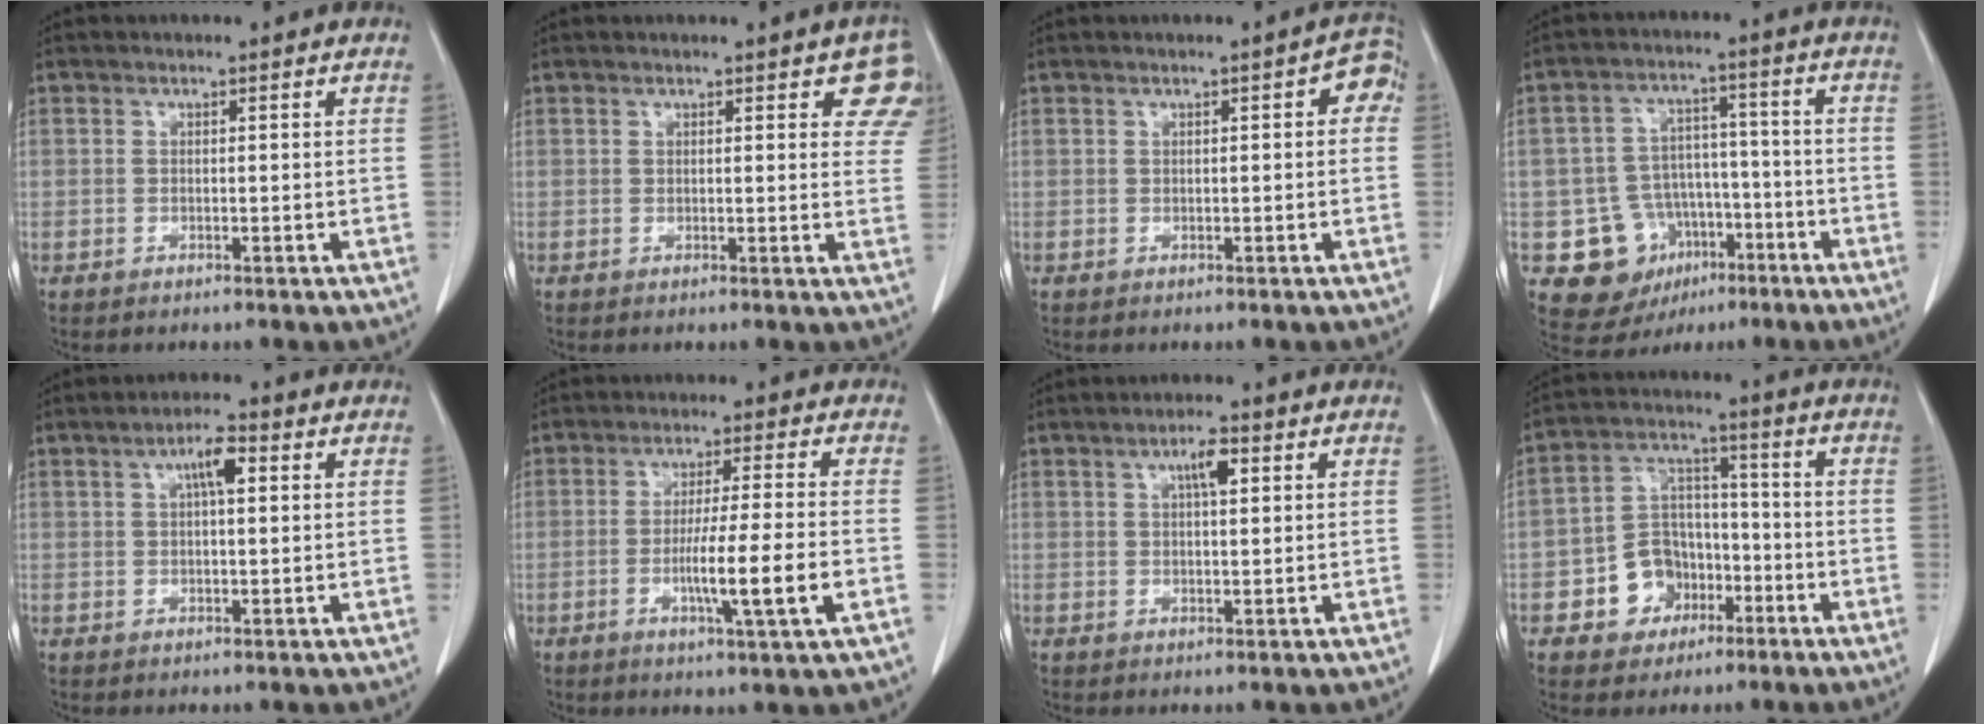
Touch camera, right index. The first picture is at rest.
{"total": 6.1, "force": [3.8, 2.2, 4.2], "torque": [-0.032, -0.008, 0.024]}
{"total": 3.0, "force": [0.4, 1.1, 2.7], "torque": [-0.022, 0.011, -0.001]}
{"total": 10.7, "force": [-4.5, 9.1, 3.4], "torque": [-0.051, 0.034, -0.058]}
{"total": 4.0, "force": [1.2, 0.9, 3.7], "torque": [-0.067, 0.010, 0.020]}
{"total": 9.1, "force": [-2.4, -0.7, 8.7], "torque": [-0.144, -0.012, -0.040]}
{"total": 3.3, "force": [1.3, 0.8, 3.0], "torque": [-0.053, 0.004, 0.021]}
{"total": 8.9, "force": [-3.8, 7.4, 3.2], "torque": [-0.063, 0.027, -0.058]}